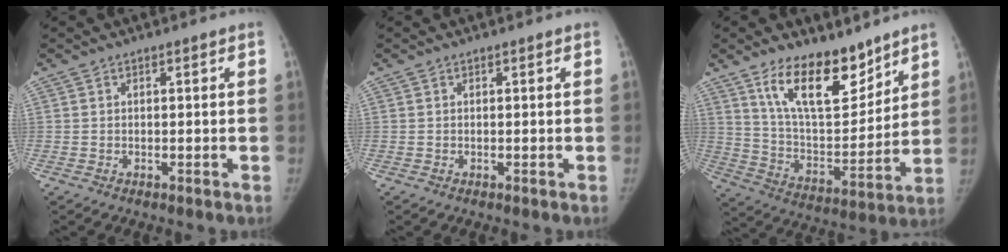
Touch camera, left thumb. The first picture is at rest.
{"total": 0.0}
{"total": 16.9, "force": [11.7, 7.2, 9.8], "torque": [-0.118, -0.082, 0.214]}